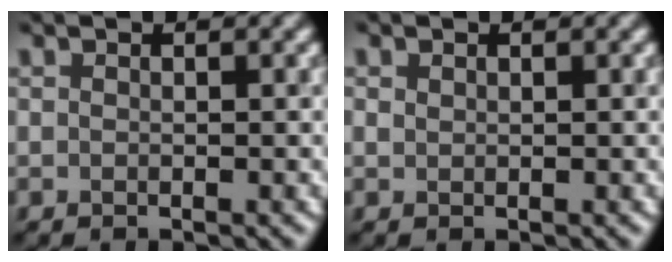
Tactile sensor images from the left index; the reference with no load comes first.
{"total": 0.0}